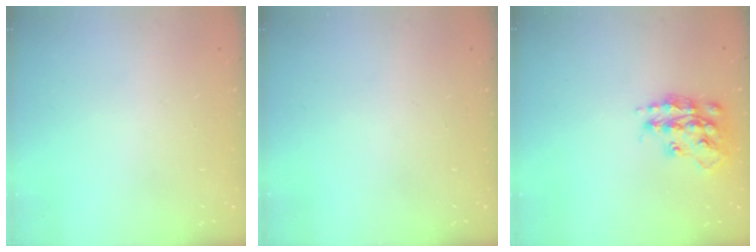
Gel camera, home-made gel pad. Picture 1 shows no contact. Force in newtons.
{"total": 0.0}
{"total": 15.9, "press": 15.8, "slide": 1.0}